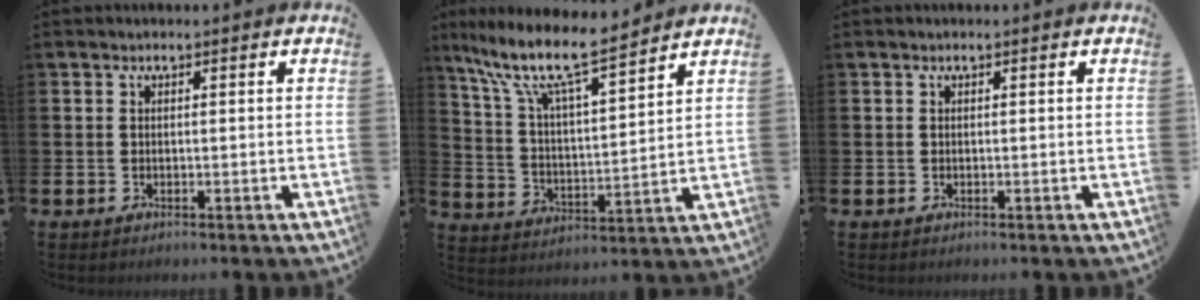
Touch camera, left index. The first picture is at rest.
{"total": 10.6, "force": [9.0, 1.7, 5.4], "torque": [-0.130, -0.056, 0.150]}
{"total": 0.0}